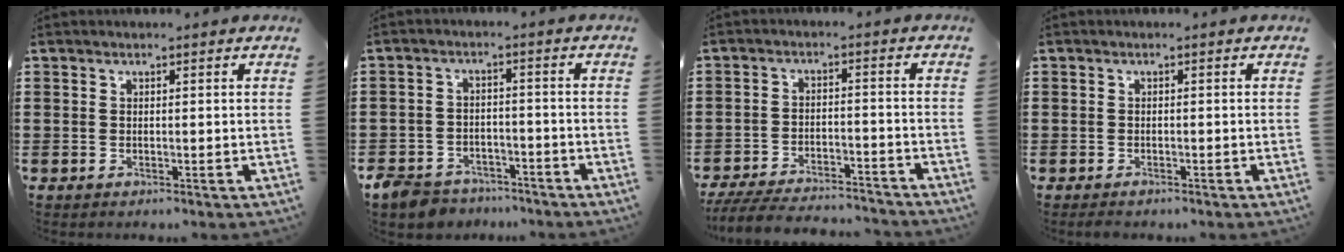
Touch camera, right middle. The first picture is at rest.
{"total": 4.6, "force": [-4.3, 1.6, 0.5], "torque": [-0.033, 0.002, -0.092]}
{"total": 6.1, "force": [-5.8, 0.6, 1.6], "torque": [-0.032, 0.002, -0.114]}
{"total": 0.7, "force": [-0.6, 0.3, 0.2], "torque": [-0.004, -0.001, -0.014]}